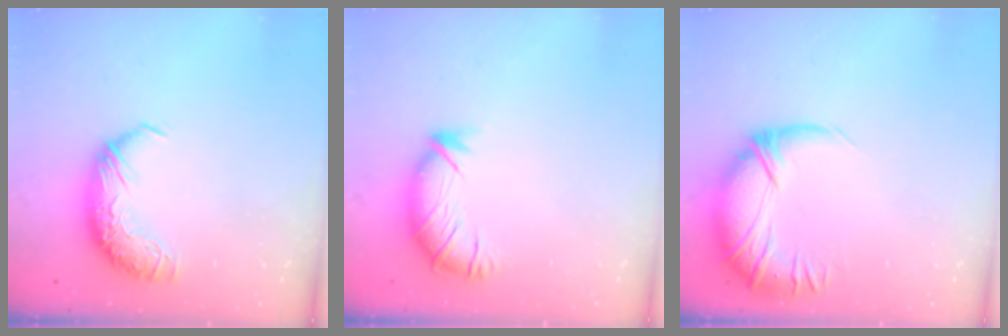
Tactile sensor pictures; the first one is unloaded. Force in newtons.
{"total": 2.9, "press": 2.0, "slide": 2.2}
{"total": 2.9, "press": 0.2, "slide": 2.9}